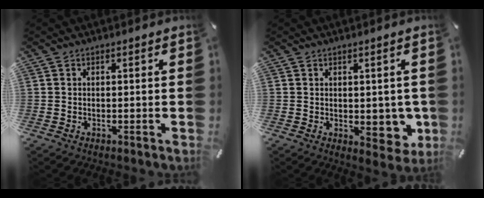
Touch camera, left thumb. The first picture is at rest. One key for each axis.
{"total": 7.5, "fx": -0.4, "fy": 4.3, "fz": 6.1, "tx": -0.058, "ty": -0.006, "tz": -0.002}